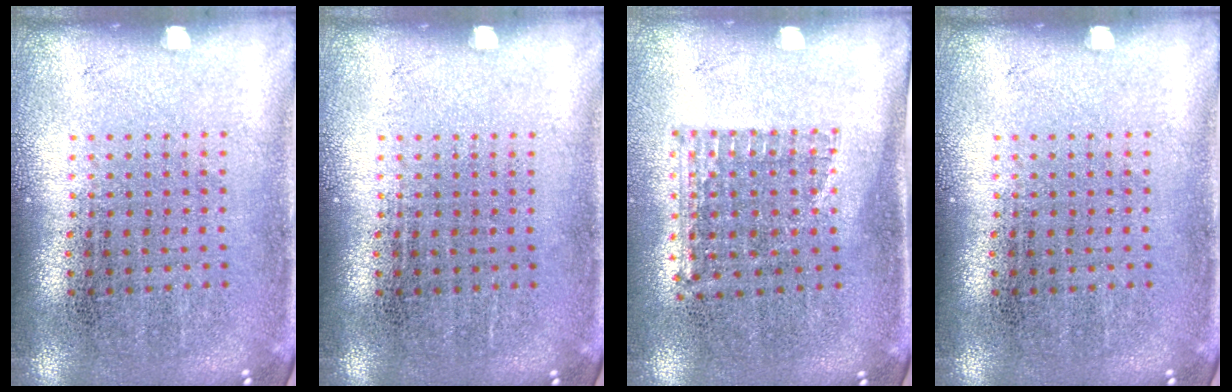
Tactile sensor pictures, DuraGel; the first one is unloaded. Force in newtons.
{"total": 0.0}
{"total": 1.0, "press": 0.8, "slide": 0.6}
{"total": 0.0}